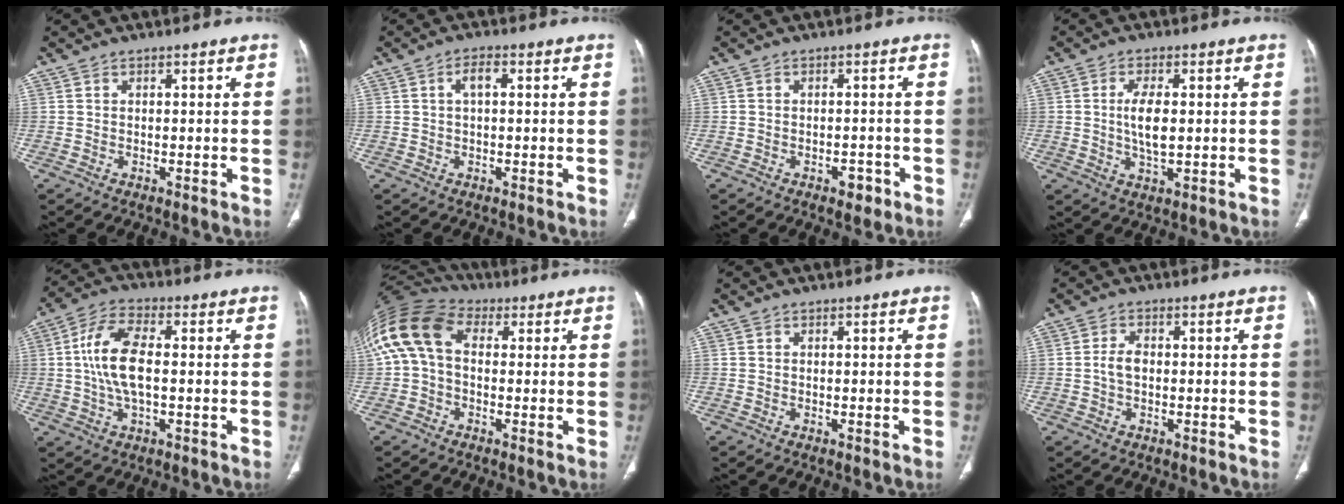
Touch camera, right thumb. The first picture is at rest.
{"total": 2.9, "force": [0.5, 1.3, 2.5], "torque": [-0.048, 0.010, 0.008]}
{"total": 2.9, "force": [-1.6, 1.7, 1.7], "torque": [-0.013, 0.009, -0.018]}
{"total": 6.2, "force": [0.3, 2.7, 5.6], "torque": [-0.107, -0.007, 0.005]}
{"total": 11.1, "force": [0.3, 5.1, 9.9], "torque": [-0.205, 0.015, 0.004]}
{"total": 14.2, "force": [2.0, 9.6, 10.3], "torque": [-0.218, 0.044, 0.027]}
{"total": 0.0}
{"total": 2.8, "force": [-0.3, 1.7, 2.2], "torque": [-0.047, 0.008, -0.008]}